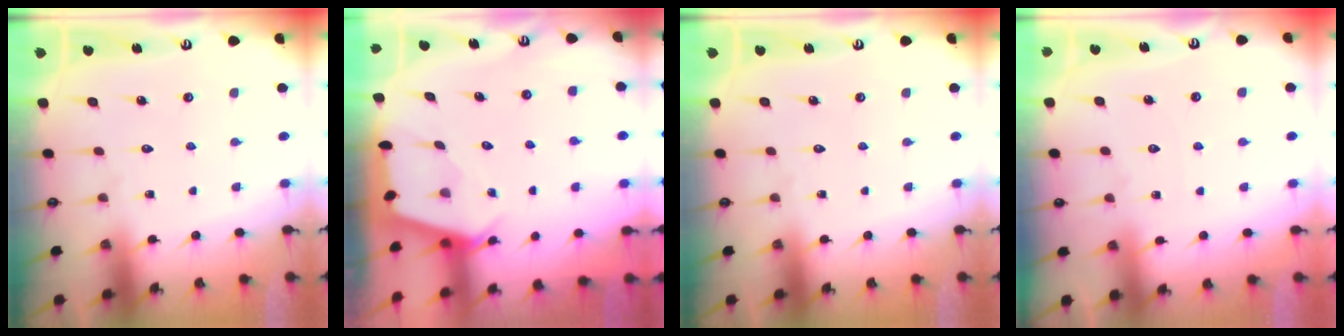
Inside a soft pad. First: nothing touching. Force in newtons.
{"total": 2.4, "press": 2.4, "slide": 0.3}
{"total": 0.0}
{"total": 2.0, "press": 2.0, "slide": 0.3}